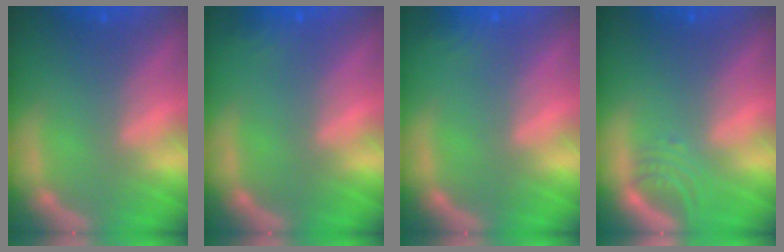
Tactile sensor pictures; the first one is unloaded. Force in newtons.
{"total": 1.9}
{"total": 2.4}
{"total": 2.5}